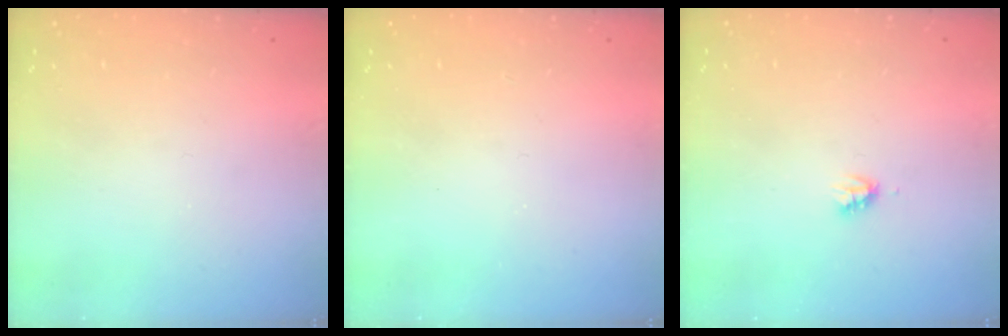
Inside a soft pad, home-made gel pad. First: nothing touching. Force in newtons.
{"total": 0.0}
{"total": 2.2, "press": 2.2, "slide": 0.3}